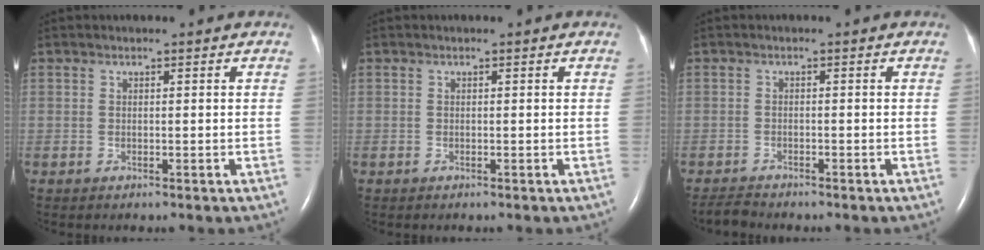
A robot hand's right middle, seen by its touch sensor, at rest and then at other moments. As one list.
[{"total": 0.0}, {"total": 1.8, "force": [-1.8, 0.0, 0.0], "torque": [-0.006, -0.011, -0.031]}]